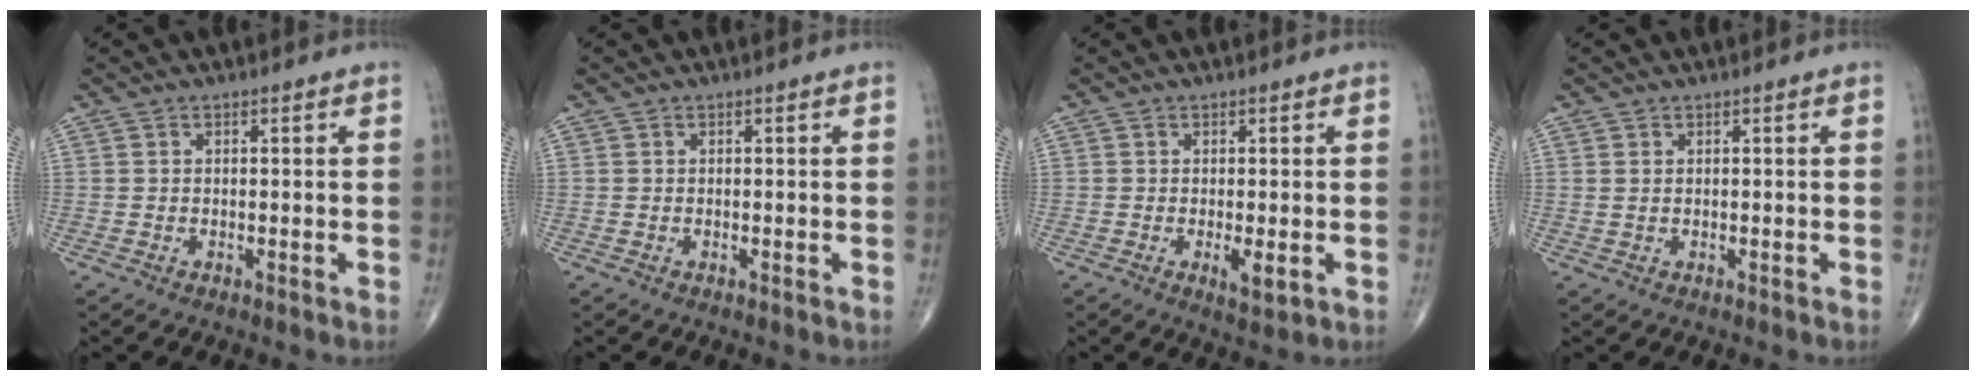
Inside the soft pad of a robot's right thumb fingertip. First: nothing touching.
{"total": 0.0}
{"total": 3.0, "force": [-0.7, 0.9, 2.8], "torque": [-0.045, -0.009, -0.009]}
{"total": 0.6, "force": [0.3, 0.3, 0.5], "torque": [-0.011, 0.005, 0.008]}